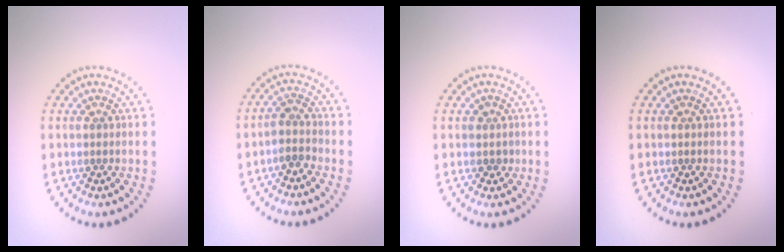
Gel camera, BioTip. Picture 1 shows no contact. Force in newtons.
{"total": 1.9, "press": 1.6, "slide": 1.0}
{"total": 1.1, "press": 0.9, "slide": 0.6}
{"total": 0.0}